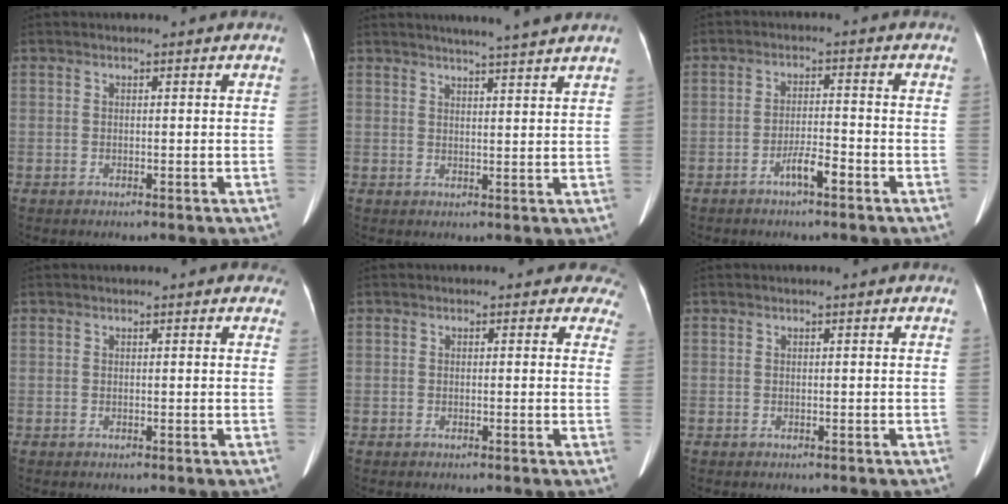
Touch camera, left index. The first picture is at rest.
{"total": 7.7, "force": [6.8, -0.9, 3.7], "torque": [-0.055, 0.006, 0.078]}
{"total": 3.5, "force": [-2.4, 0.4, 2.6], "torque": [-0.046, 0.001, -0.045]}
{"total": 2.8, "force": [2.3, 1.1, 1.3], "torque": [-0.008, 0.014, 0.013]}
{"total": 3.8, "force": [3.0, 2.4, 0.0], "torque": [0.034, -0.012, -0.004]}
{"total": 0.0}